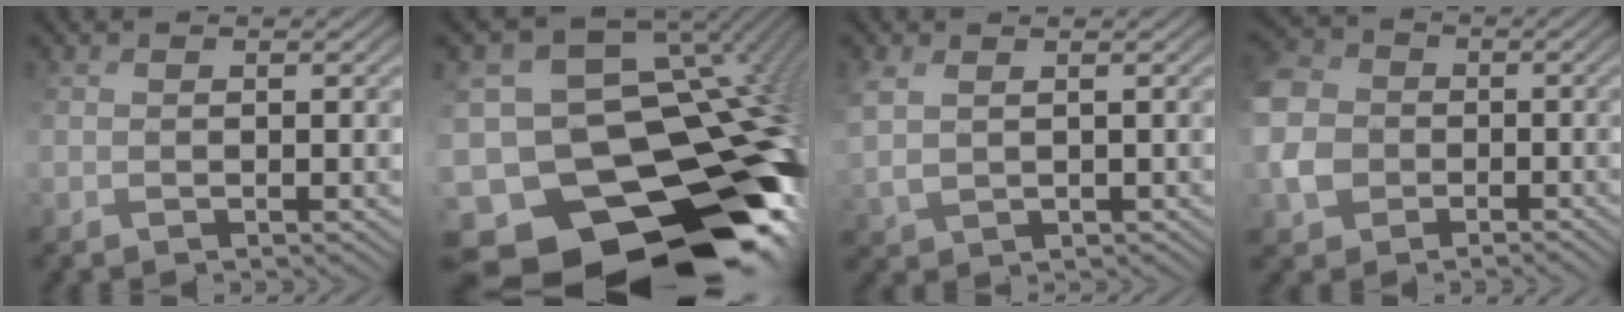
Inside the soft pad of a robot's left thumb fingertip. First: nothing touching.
{"total": 20.6, "force": [-10.6, 13.4, 11.5], "torque": [-0.184, -0.014, -0.132]}
{"total": 2.6, "force": [2.2, 1.0, 1.0], "torque": [-0.038, 0.010, 0.050]}
{"total": 5.7, "force": [-1.0, 5.0, 2.5], "torque": [-0.079, 0.005, -0.036]}